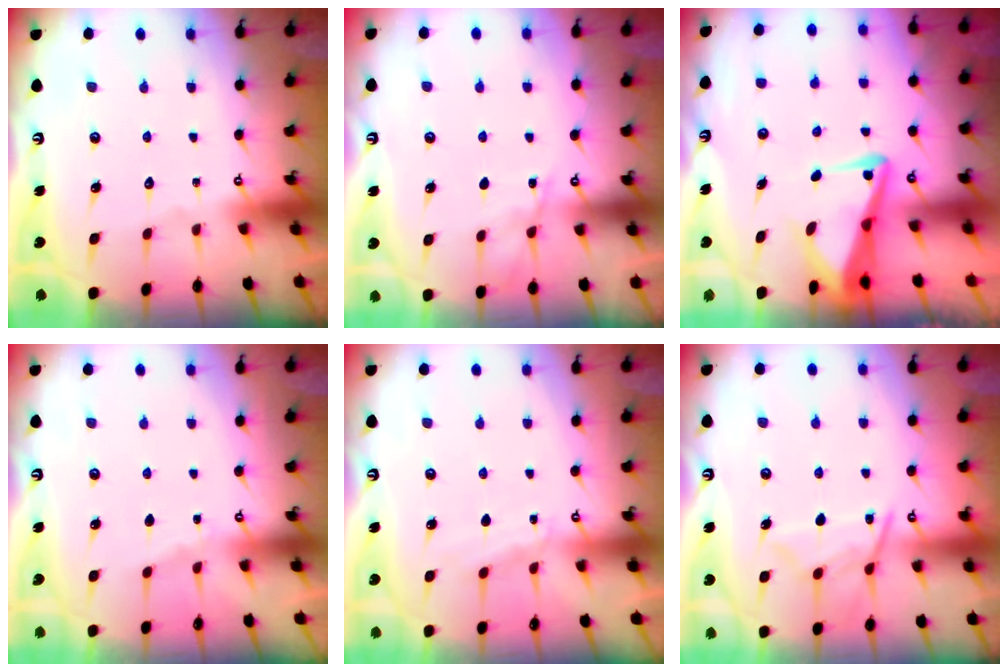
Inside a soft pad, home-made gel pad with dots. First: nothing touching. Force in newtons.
{"total": 4.5, "press": 4.5, "slide": 0.4}
{"total": 5.0, "press": 4.8, "slide": 1.5}
{"total": 2.8, "press": 2.7, "slide": 0.3}
{"total": 4.7, "press": 4.7, "slide": 0.6}
{"total": 10.6, "press": 10.5, "slide": 1.1}